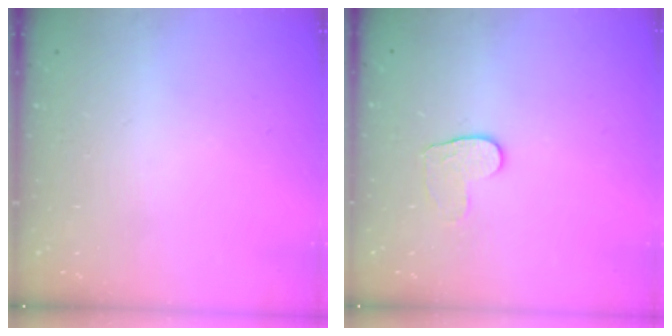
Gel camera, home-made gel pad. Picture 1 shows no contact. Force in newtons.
{"total": 5.6, "press": 5.5, "slide": 0.5}